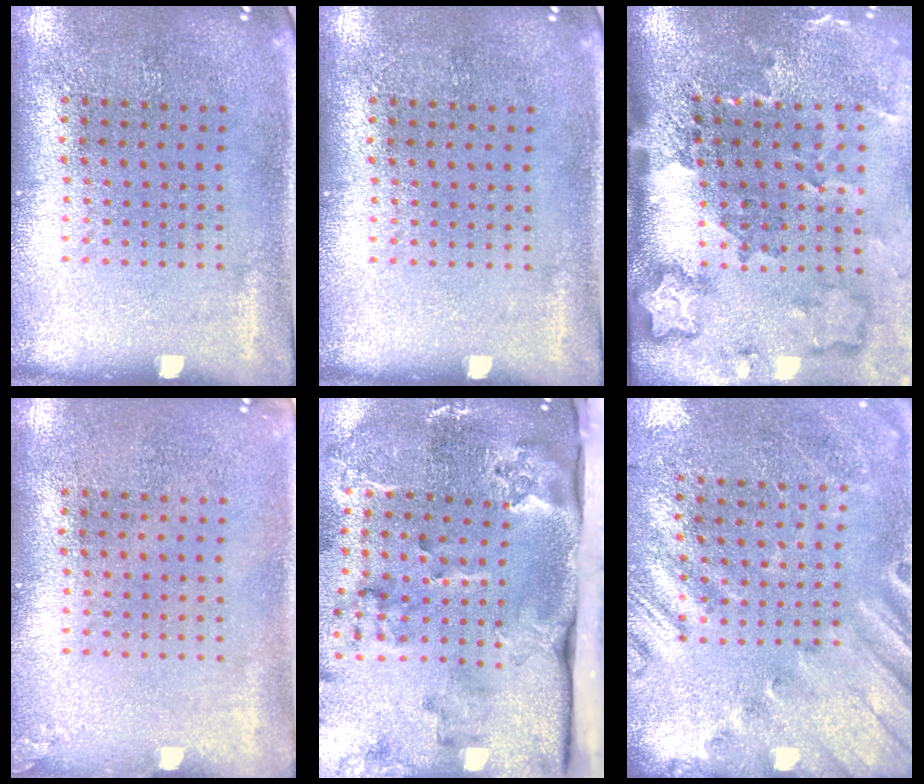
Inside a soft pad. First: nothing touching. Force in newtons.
{"total": 0.0}
{"total": 3.5, "press": 2.3, "slide": 2.6}
{"total": 0.6, "press": 0.6, "slide": 0.0}
{"total": 3.9, "press": 2.7, "slide": 2.8}
{"total": 2.6, "press": 2.0, "slide": 1.6}